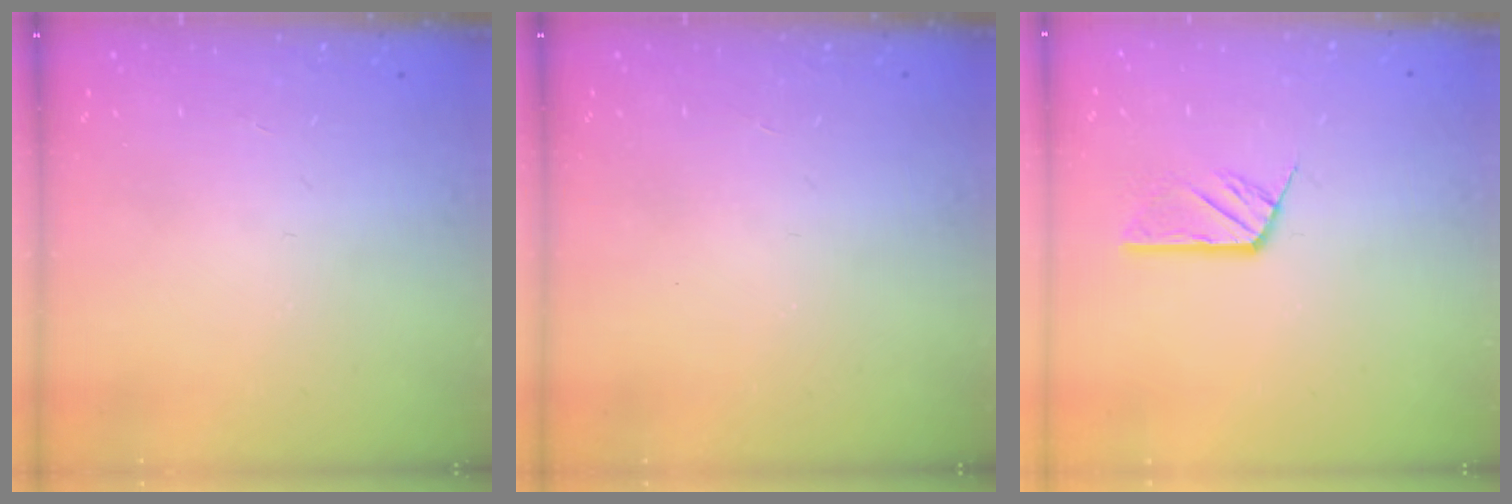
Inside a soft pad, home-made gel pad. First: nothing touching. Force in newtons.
{"total": 0.0}
{"total": 4.8, "press": 4.8, "slide": 0.3}